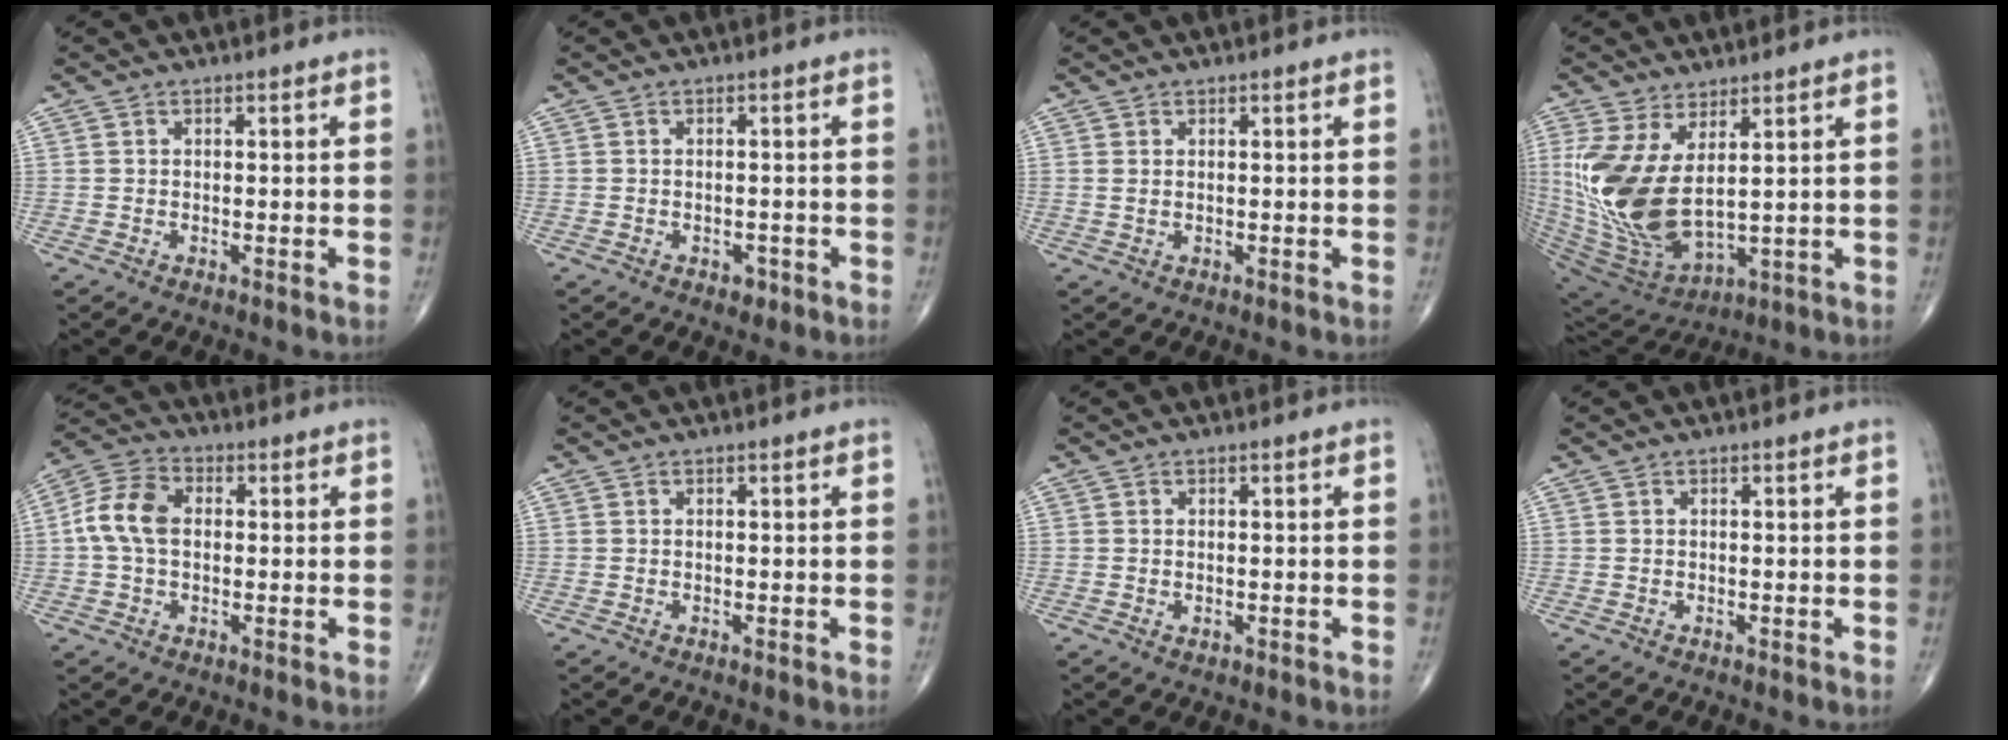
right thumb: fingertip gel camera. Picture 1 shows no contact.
{"total": 1.6, "force": [-0.9, 1.1, 0.8], "torque": [-0.007, 0.004, -0.011]}
{"total": 0.7, "force": [0.2, 0.3, 0.6], "torque": [-0.015, 0.004, 0.007]}
{"total": 16.3, "force": [3.2, 7.9, 13.9], "torque": [-0.304, -0.035, 0.085]}
{"total": 8.7, "force": [0.3, 5.9, 6.3], "torque": [-0.127, 0.027, -0.002]}
{"total": 0.0}
{"total": 0.8, "force": [-0.2, 0.5, 0.6], "torque": [-0.011, -0.001, 0.000]}
{"total": 0.0}